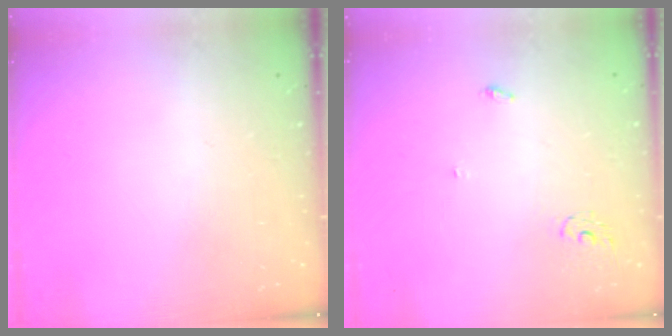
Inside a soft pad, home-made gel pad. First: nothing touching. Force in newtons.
{"total": 4.0, "press": 4.0, "slide": 0.3}